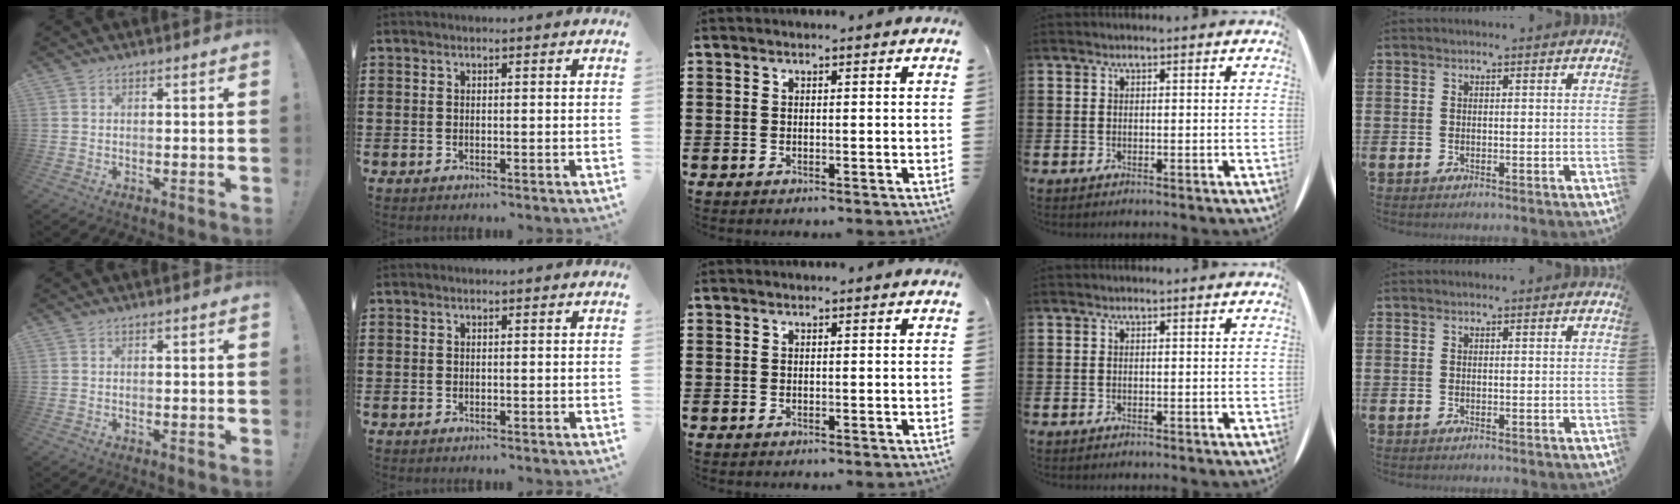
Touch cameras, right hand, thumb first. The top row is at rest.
{}